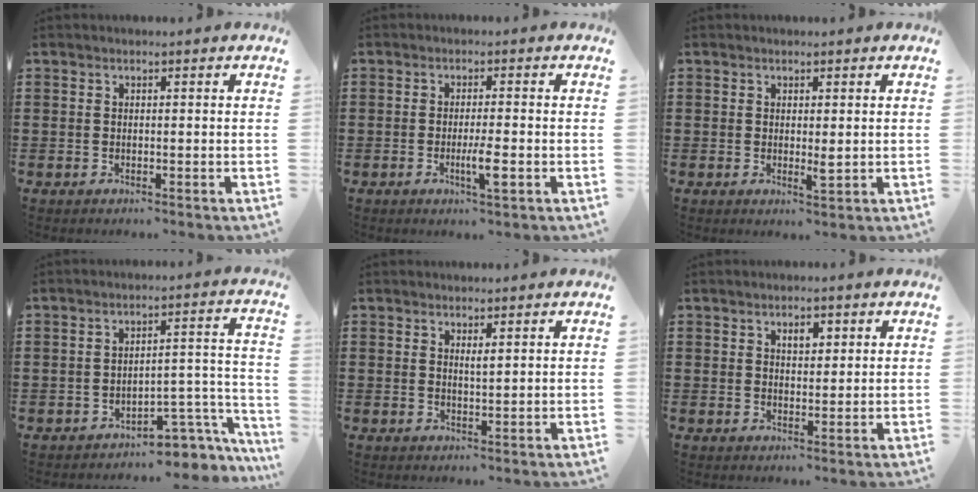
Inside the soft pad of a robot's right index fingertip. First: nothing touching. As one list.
[{"total": 4.1, "force": [-1.4, 0.4, 3.8], "torque": [-0.076, -0.010, -0.028]}, {"total": 1.8, "force": [0.1, 0.6, 1.7], "torque": [-0.030, -0.001, 0.003]}, {"total": 4.9, "force": [-4.1, 1.5, 2.2], "torque": [-0.038, 0.005, -0.080]}, {"total": 1.3, "force": [0.9, 0.3, 0.9], "torque": [-0.019, 0.002, 0.015]}, {"total": 2.5, "force": [1.2, 1.4, 1.6], "torque": [-0.020, 0.000, 0.018]}]